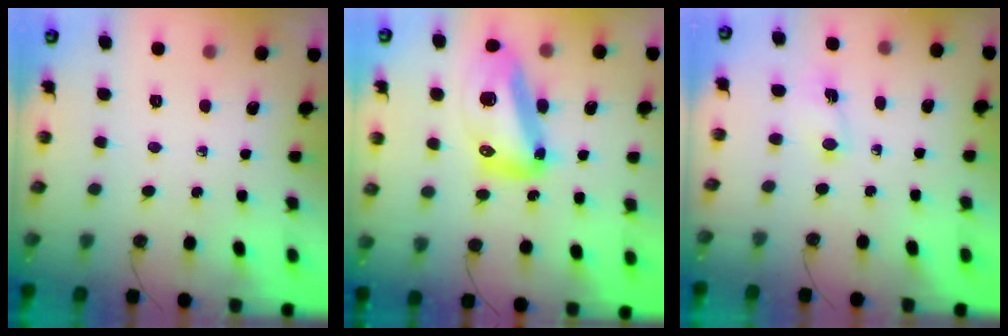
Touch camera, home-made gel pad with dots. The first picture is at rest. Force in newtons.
{"total": 18.3, "press": 18.3, "slide": 1.5}
{"total": 1.1, "press": 1.0, "slide": 0.5}